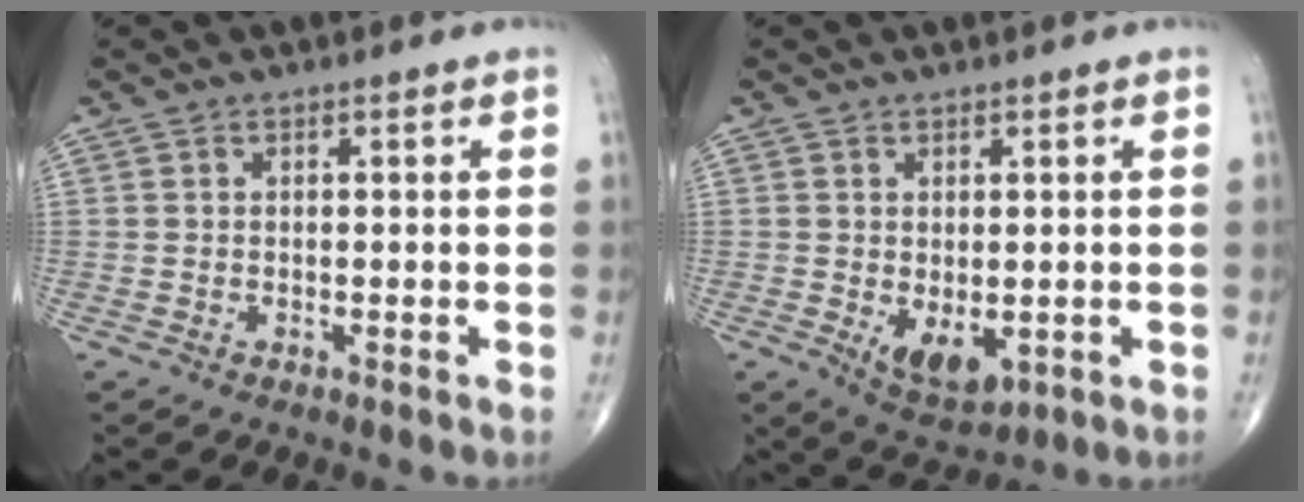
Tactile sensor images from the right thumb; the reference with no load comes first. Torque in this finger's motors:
{"motor_torque": [0.86, 2.17, 0.35, 0.47, 0.07]}